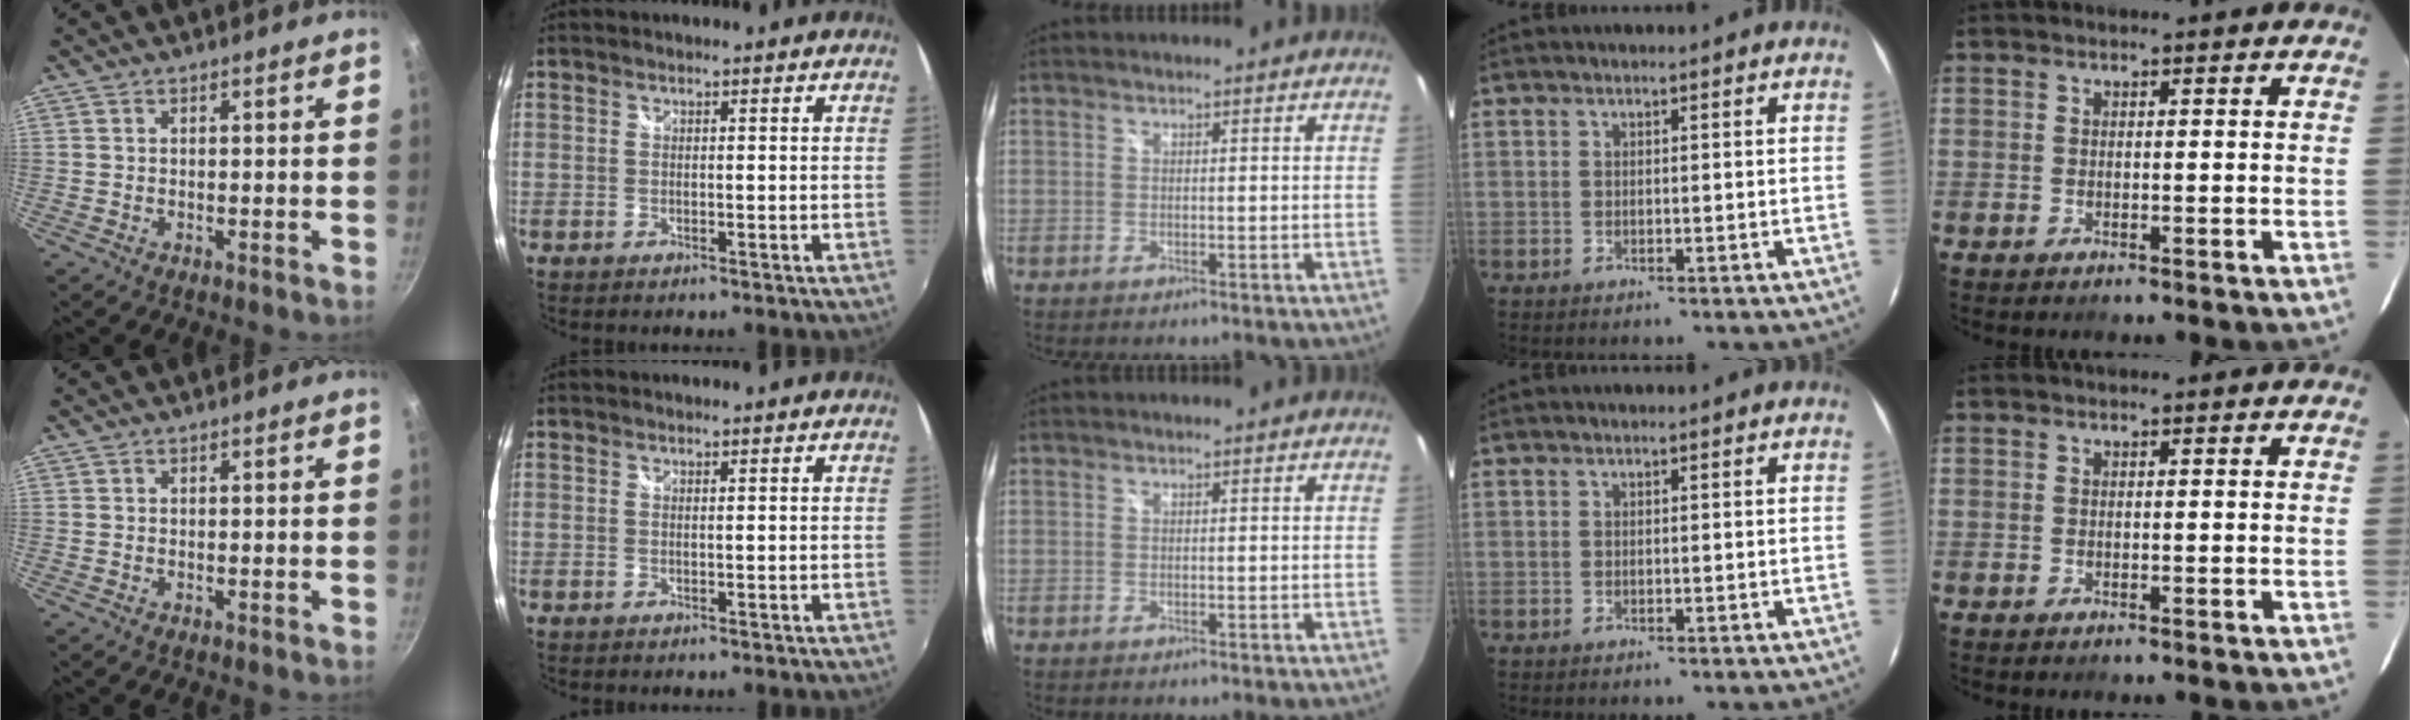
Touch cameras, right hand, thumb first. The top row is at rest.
{}